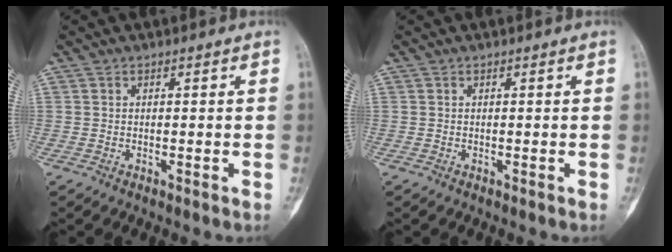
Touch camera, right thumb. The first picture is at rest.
{"total": 0.0}